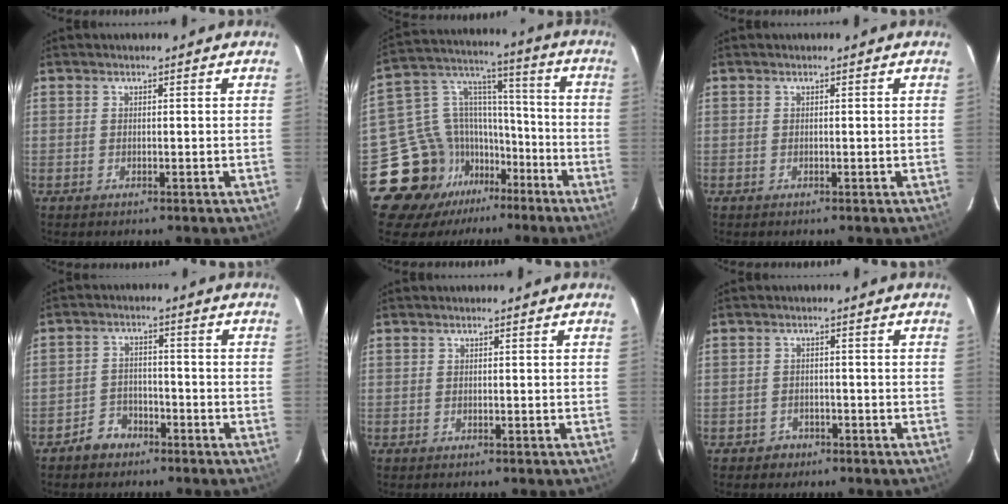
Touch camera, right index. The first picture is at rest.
{"total": 16.5, "force": [-10.9, 11.6, 4.3], "torque": [-0.105, 0.056, -0.181]}
{"total": 0.0}
{"total": 4.8, "force": [-3.6, 3.0, 0.9], "torque": [-0.031, 0.014, -0.059]}
{"total": 0.0}
{"total": 3.0, "force": [-1.9, 2.3, 0.1], "torque": [-0.011, 0.008, -0.026]}